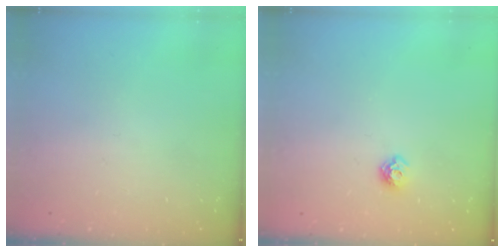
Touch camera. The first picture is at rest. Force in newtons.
{"total": 6.8, "press": 6.7, "slide": 1.0}